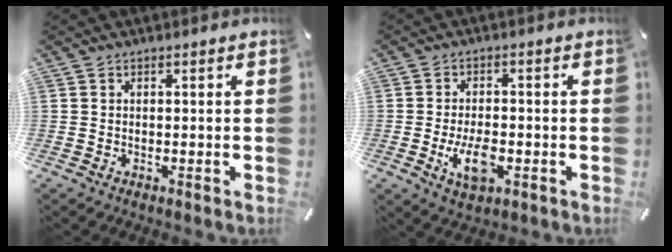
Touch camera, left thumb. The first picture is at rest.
{"total": 7.4, "force": [-2.3, 3.8, 5.9], "torque": [-0.127, 0.003, -0.040]}